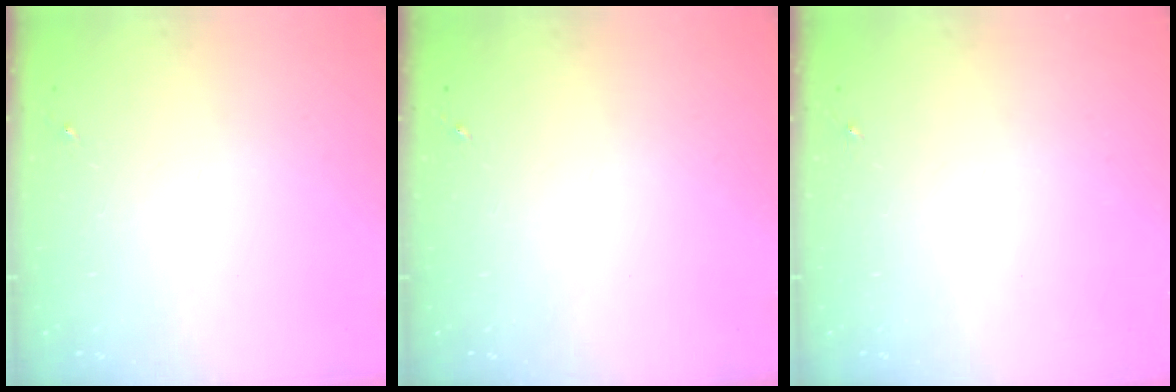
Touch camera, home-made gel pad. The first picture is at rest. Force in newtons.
{"total": 0.0}
{"total": 0.0}